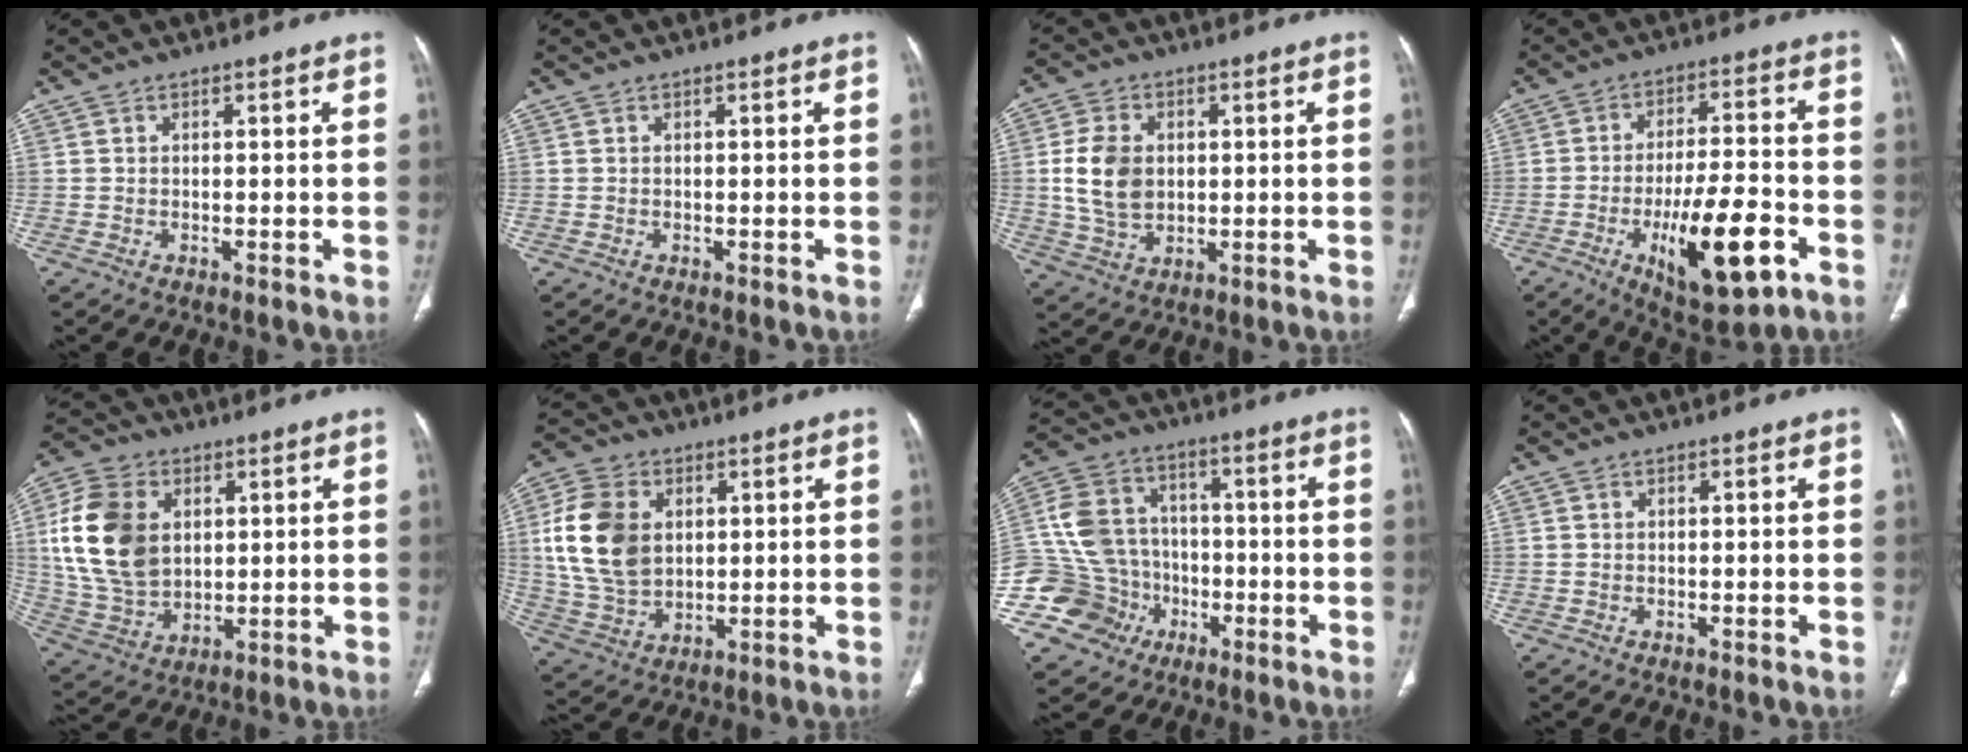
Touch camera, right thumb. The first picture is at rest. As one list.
[{"total": 0.0}, {"total": 9.6, "force": [0.8, 6.9, 6.5], "torque": [-0.115, -0.002, 0.022]}, {"total": 16.3, "force": [-6.3, 5.5, 14.0], "torque": [-0.218, 0.022, -0.089]}, {"total": 17.3, "force": [3.5, 12.3, 11.6], "torque": [-0.211, -0.005, 0.075]}, {"total": 15.0, "force": [3.0, 10.7, 10.1], "torque": [-0.182, -0.005, 0.061]}, {"total": 16.2, "force": [-5.5, 14.4, 5.0], "torque": [-0.081, 0.058, -0.091]}, {"total": 0.0}]